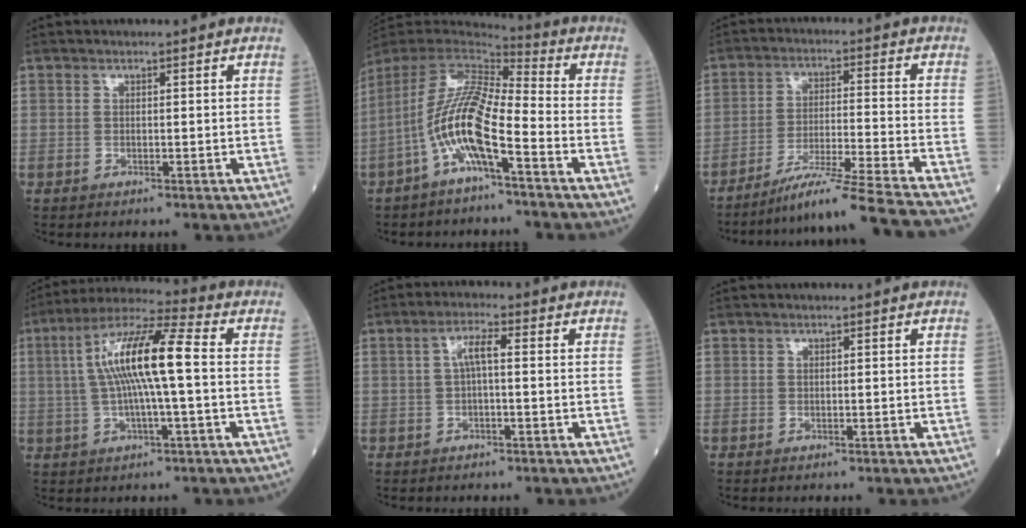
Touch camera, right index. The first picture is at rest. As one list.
[{"total": 12.8, "force": [-5.4, 1.8, 11.5], "torque": [-0.240, 0.002, -0.107]}, {"total": 17.5, "force": [-15.5, -3.2, 7.5], "torque": [-0.109, -0.039, -0.241]}, {"total": 12.8, "force": [0.8, 1.0, 12.8], "torque": [-0.244, 0.021, 0.009]}, {"total": 3.4, "force": [0.3, 0.6, 3.4], "torque": [-0.066, 0.011, 0.005]}, {"total": 0.0}]